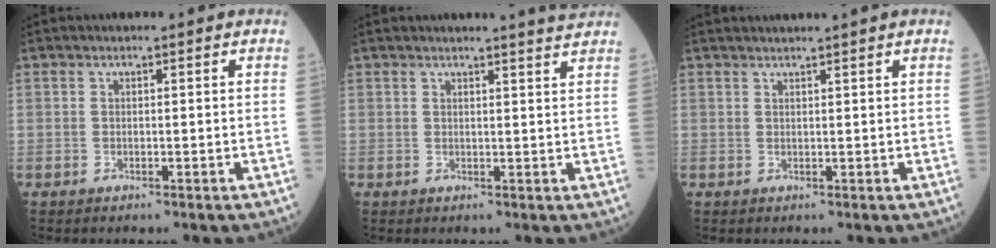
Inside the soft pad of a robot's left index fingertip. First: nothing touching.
{"total": 3.0, "force": [2.8, -0.9, 0.5], "torque": [-0.009, -0.010, 0.027]}
{"total": 3.8, "force": [3.3, -1.0, 1.6], "torque": [-0.014, 0.020, 0.048]}